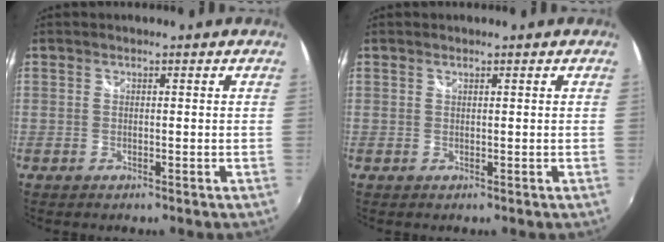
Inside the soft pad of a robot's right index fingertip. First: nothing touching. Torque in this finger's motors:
{"motor_torque": [0.02, 0.00, 0.03, 0.01]}